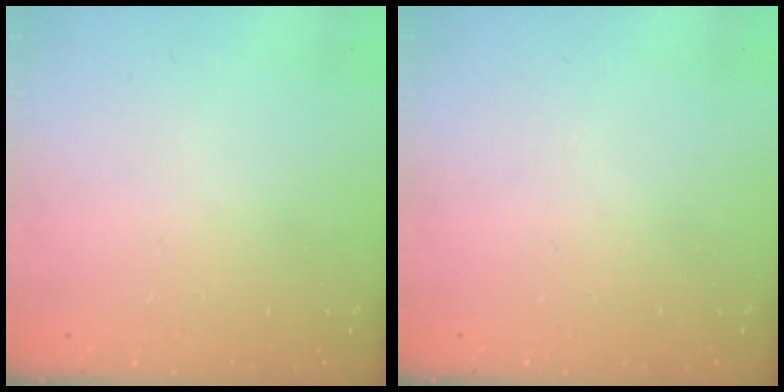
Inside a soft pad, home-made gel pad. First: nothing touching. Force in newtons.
{"total": 0.0}